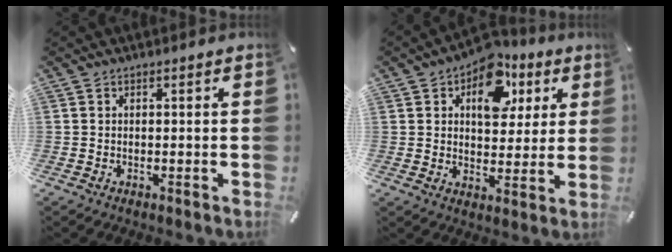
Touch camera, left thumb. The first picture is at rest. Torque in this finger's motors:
{"motor_torque": [1.81, 1.79, 1.13, -1.09, 0.40]}